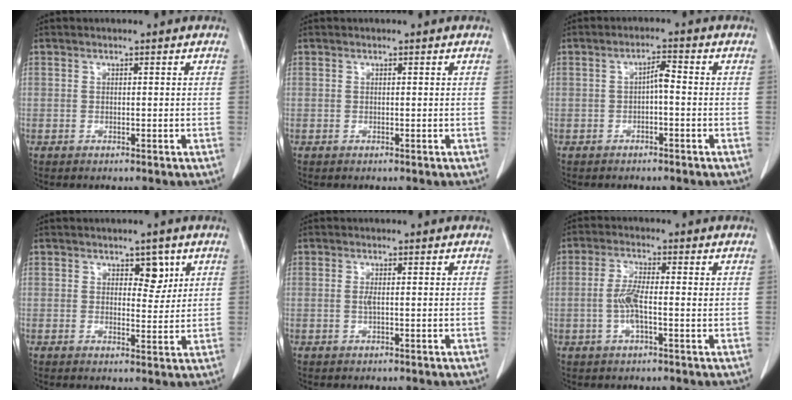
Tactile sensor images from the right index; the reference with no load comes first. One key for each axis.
{"total": 0.0}
{"total": 2.4, "fx": -0.4, "fy": 0.6, "fz": 2.3, "tx": -0.039, "ty": 0.009, "tz": -0.006}
{"total": 3.5, "fx": 1.8, "fy": 1.9, "fz": 2.3, "tx": -0.023, "ty": -0.002, "tz": 0.027}
{"total": 1.0, "fx": 0.0, "fy": 0.1, "fz": 1.0, "tx": -0.024, "ty": -0.002, "tz": 0.000}
{"total": 4.7, "fx": -0.6, "fy": 0.9, "fz": 4.5, "tx": -0.098, "ty": 0.002, "tz": -0.013}